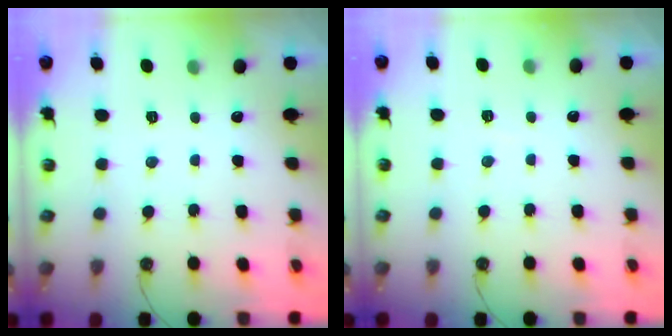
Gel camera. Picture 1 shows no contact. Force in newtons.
{"total": 2.9, "press": 2.8, "slide": 0.5}